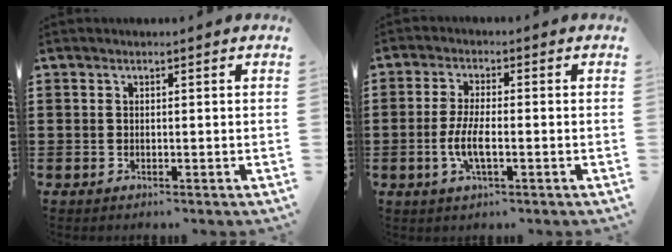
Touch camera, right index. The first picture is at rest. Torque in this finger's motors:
{"motor_torque": [2.06, 0.08, 0.50, 0.19]}